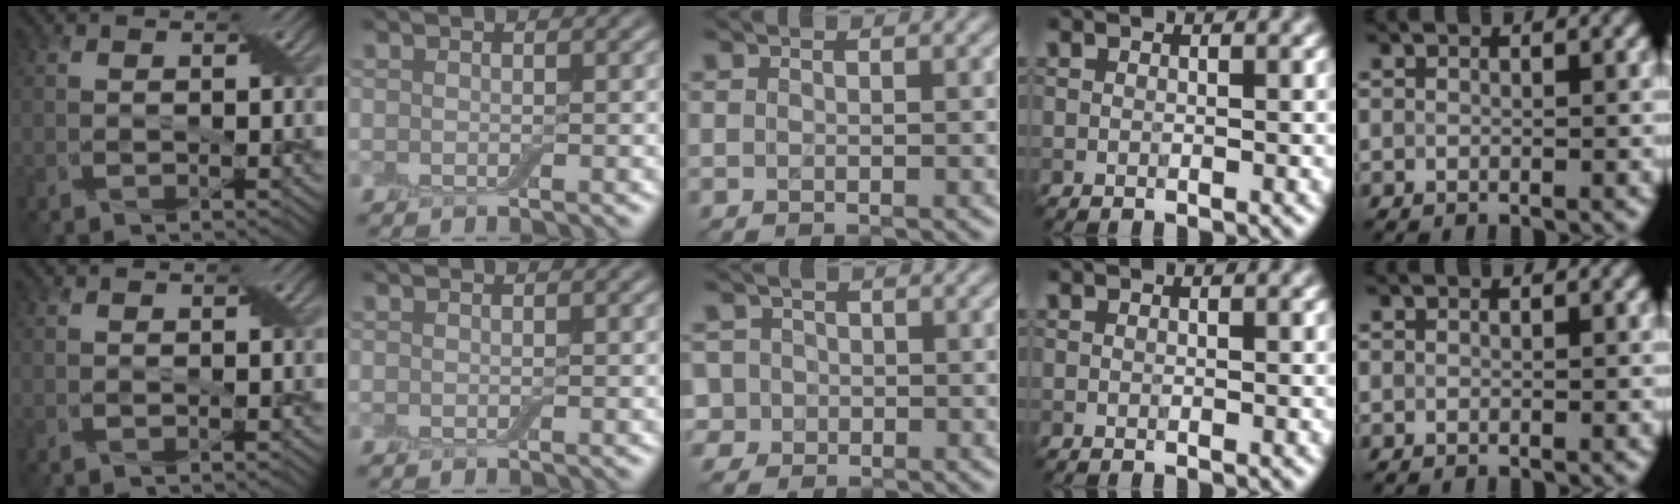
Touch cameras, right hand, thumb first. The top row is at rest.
{"middle": {"total": 4.0, "force": [-0.2, 3.8, 1.1], "torque": [-0.015, 0.024, -0.032]}}